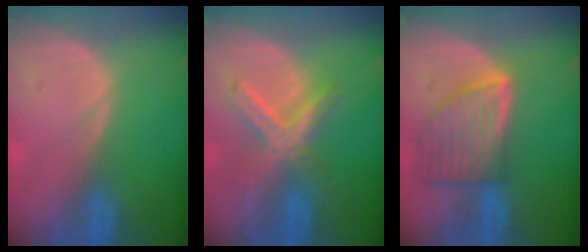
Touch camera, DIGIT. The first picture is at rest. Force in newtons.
{"total": 7.2, "press": 6.4, "slide": 3.4}
{"total": 8.0, "press": 7.1, "slide": 3.6}